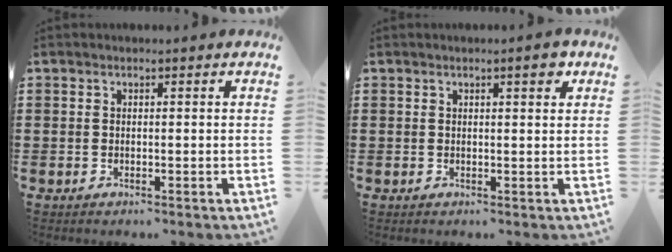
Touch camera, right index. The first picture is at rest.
{"total": 2.5, "force": [1.4, 0.4, 2.0], "torque": [-0.024, -0.001, 0.019]}